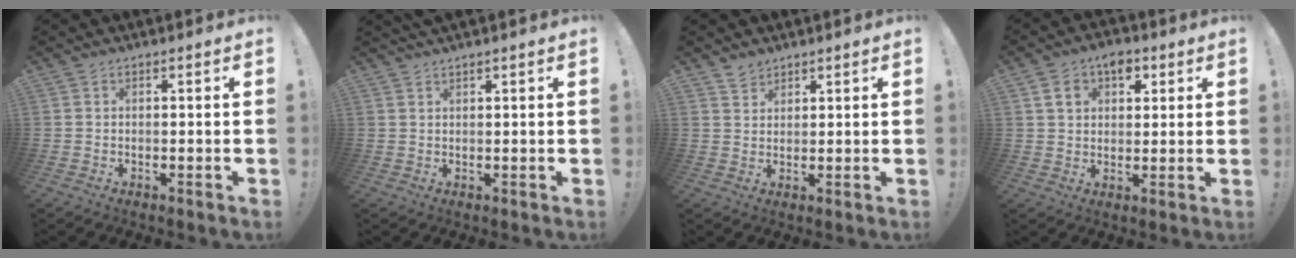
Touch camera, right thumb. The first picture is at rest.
{"total": 1.4, "force": [1.2, -0.1, 0.8], "torque": [-0.022, 0.001, 0.023]}
{"total": 3.1, "force": [2.8, 1.4, 0.2], "torque": [0.002, -0.019, 0.052]}
{"total": 8.4, "force": [3.7, 6.2, 4.2], "torque": [-0.055, -0.005, 0.069]}